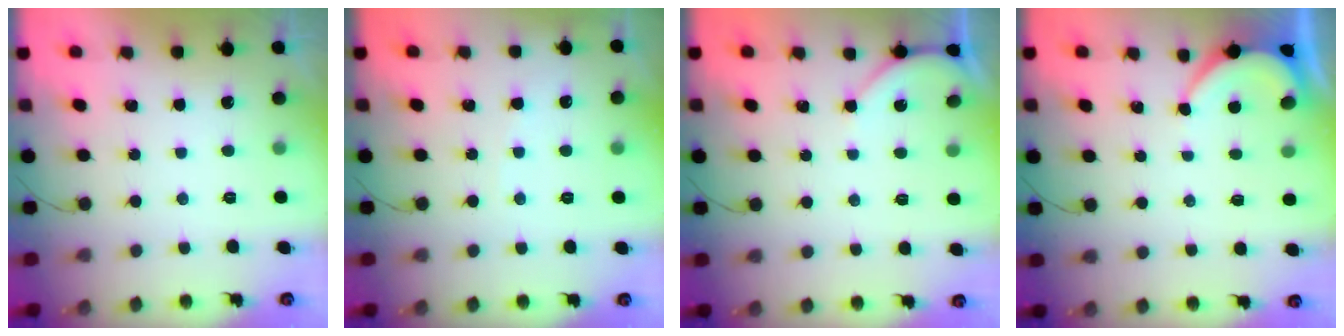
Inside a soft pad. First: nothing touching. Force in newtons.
{"total": 2.0, "press": 2.0, "slide": 0.2}
{"total": 3.9, "press": 3.8, "slide": 0.5}
{"total": 2.6, "press": 2.6, "slide": 0.3}